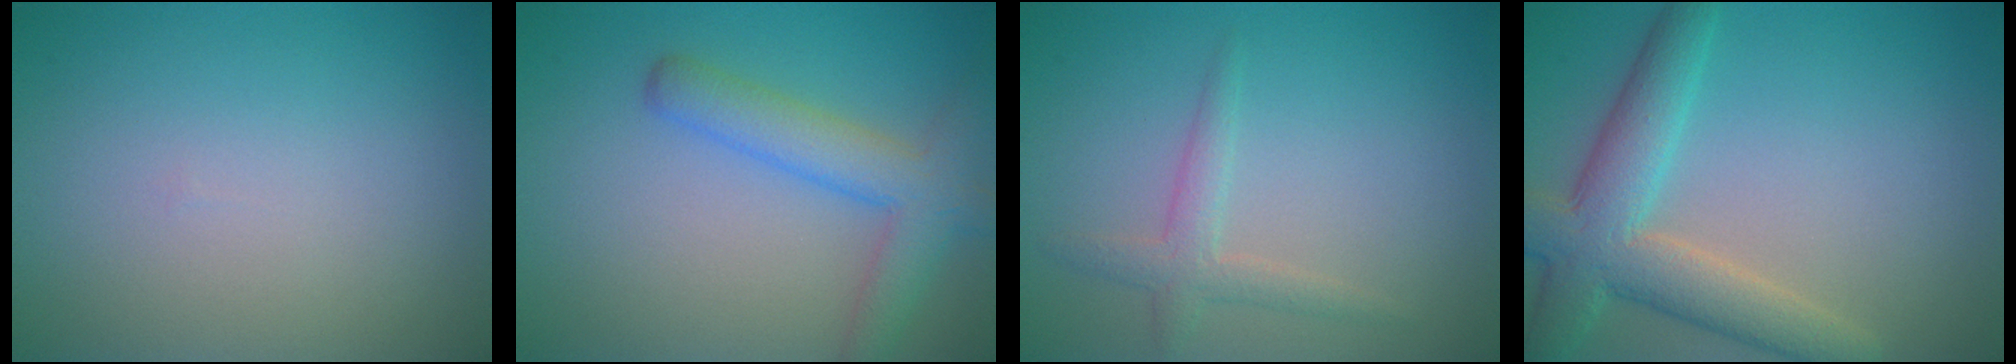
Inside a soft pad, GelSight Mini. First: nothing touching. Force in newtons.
{"total": 4.4, "press": 4.4, "slide": 0.3}
{"total": 2.1, "press": 2.0, "slide": 0.1}
{"total": 6.3, "press": 6.3, "slide": 0.2}